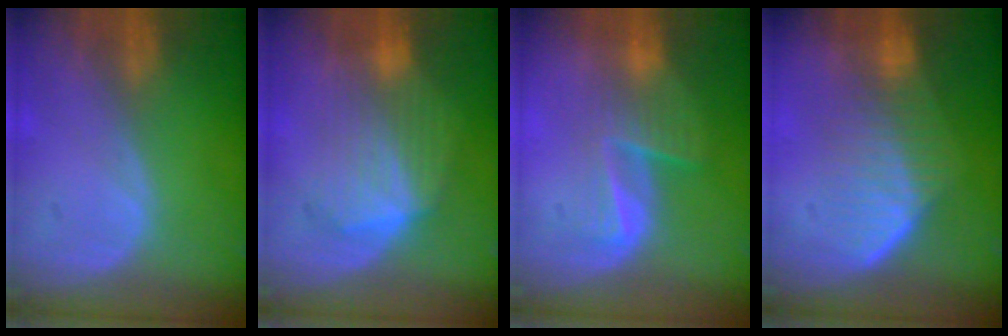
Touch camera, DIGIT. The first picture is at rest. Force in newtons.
{"total": 7.4, "press": 7.4, "slide": 0.2}
{"total": 6.7, "press": 5.5, "slide": 3.8}
{"total": 7.2, "press": 6.7, "slide": 2.8}